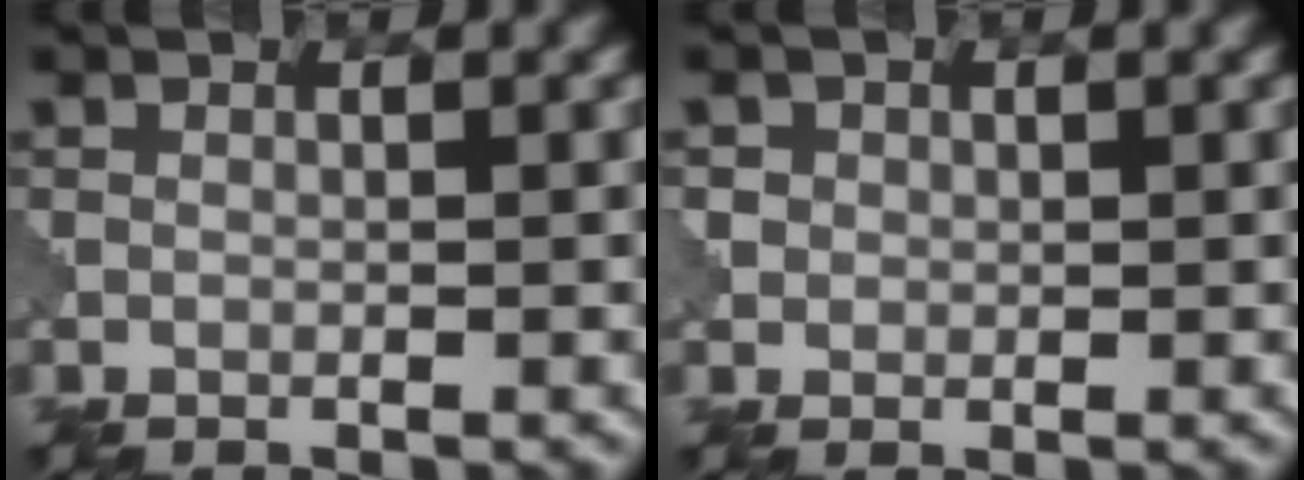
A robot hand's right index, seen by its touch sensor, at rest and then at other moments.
{"total": 1.4, "force": [0.3, 1.3, -0.4], "torque": [0.004, 0.001, 0.009]}